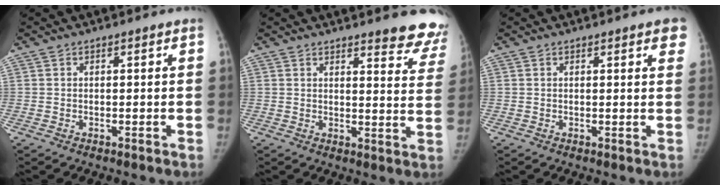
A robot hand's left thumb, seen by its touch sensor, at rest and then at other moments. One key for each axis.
{"total": 12.0, "fx": 10.3, "fy": 2.9, "fz": 5.4, "tx": -0.017, "ty": -0.068, "tz": 0.099}
{"total": 4.0, "fx": 2.3, "fy": 1.0, "fz": 3.1, "tx": -0.018, "ty": 0.000, "tz": 0.021}